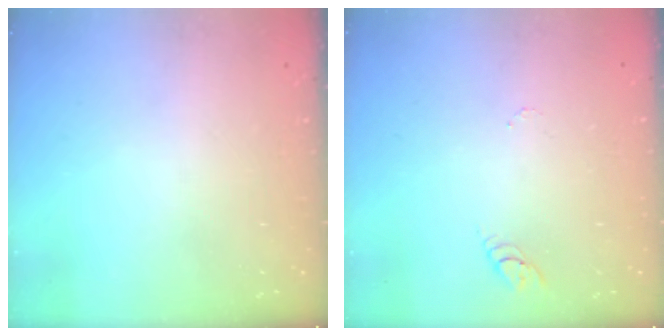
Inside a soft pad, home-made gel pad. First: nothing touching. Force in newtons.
{"total": 2.9, "press": 2.9, "slide": 0.4}